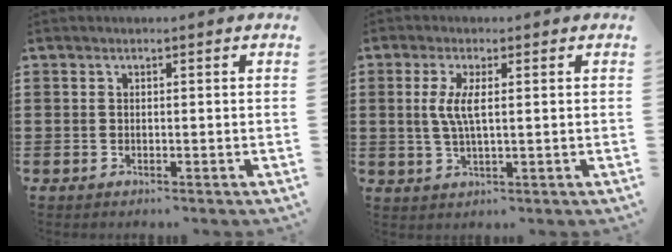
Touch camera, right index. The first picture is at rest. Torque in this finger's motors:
{"motor_torque": [0.71, 0.04, 0.39, 0.15]}